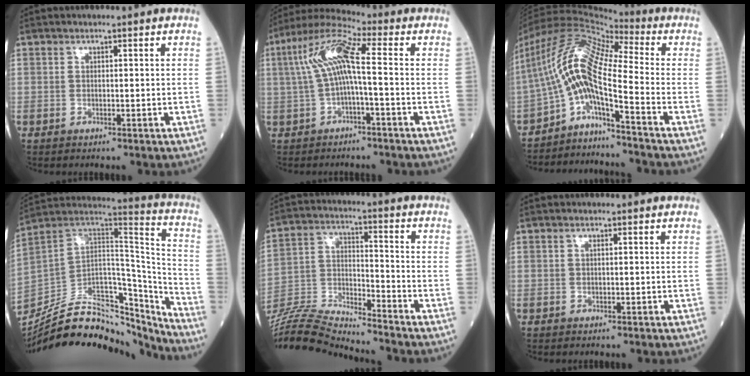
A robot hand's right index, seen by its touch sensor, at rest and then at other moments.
{"total": 9.1, "force": [0.3, 1.2, 9.0], "torque": [-0.183, 0.034, 0.001]}
{"total": 13.7, "force": [-5.8, 2.5, 12.2], "torque": [-0.254, 0.042, -0.110]}
{"total": 27.0, "force": [-24.0, 6.8, 10.5], "torque": [-0.184, 0.024, -0.373]}
{"total": 16.0, "force": [-15.5, -0.8, 4.2], "torque": [-0.085, 0.007, -0.284]}
{"total": 0.0}